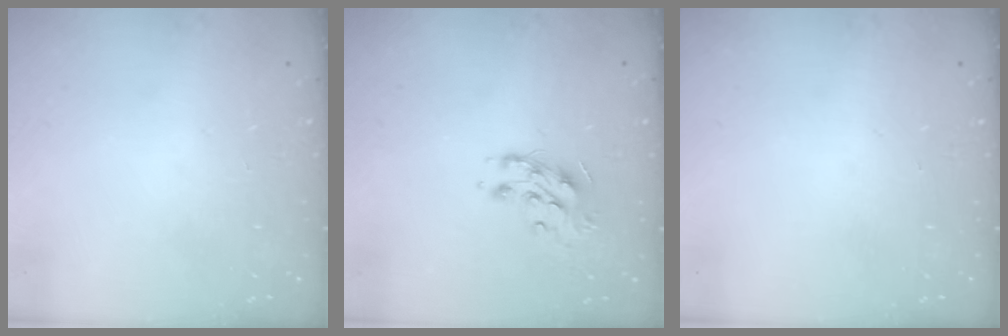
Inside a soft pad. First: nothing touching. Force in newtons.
{"total": 8.4, "press": 8.4, "slide": 0.2}
{"total": 0.0}